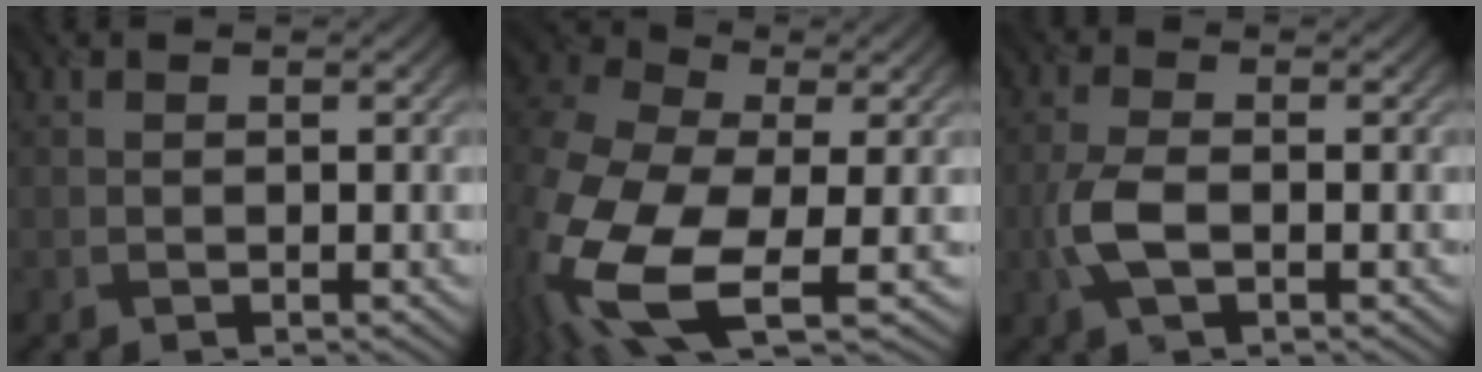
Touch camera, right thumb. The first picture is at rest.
{"total": 18.2, "force": [-5.5, 10.2, 14.1], "torque": [-0.367, -0.053, -0.093]}
{"total": 4.6, "force": [-1.2, 2.1, 3.9], "torque": [-0.101, -0.002, -0.032]}